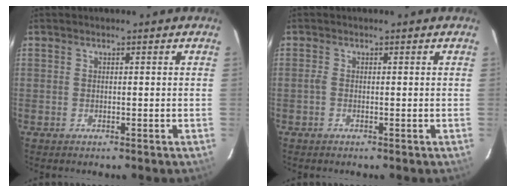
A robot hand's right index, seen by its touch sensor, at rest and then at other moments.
{"total": 0.9, "force": [-0.3, 0.4, 0.7], "torque": [-0.016, 0.002, -0.008]}